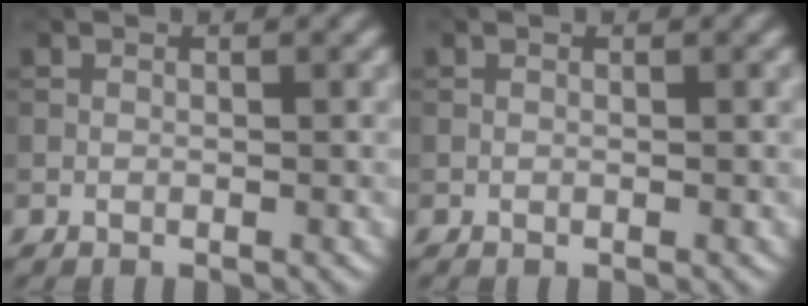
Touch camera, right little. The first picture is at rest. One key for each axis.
{"total": 0.0}